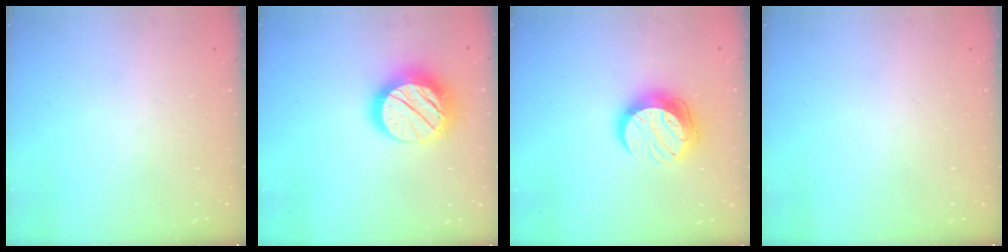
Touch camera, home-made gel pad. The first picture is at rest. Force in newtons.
{"total": 16.8, "press": 16.8, "slide": 1.3}
{"total": 12.6, "press": 12.6, "slide": 0.6}
{"total": 0.0}